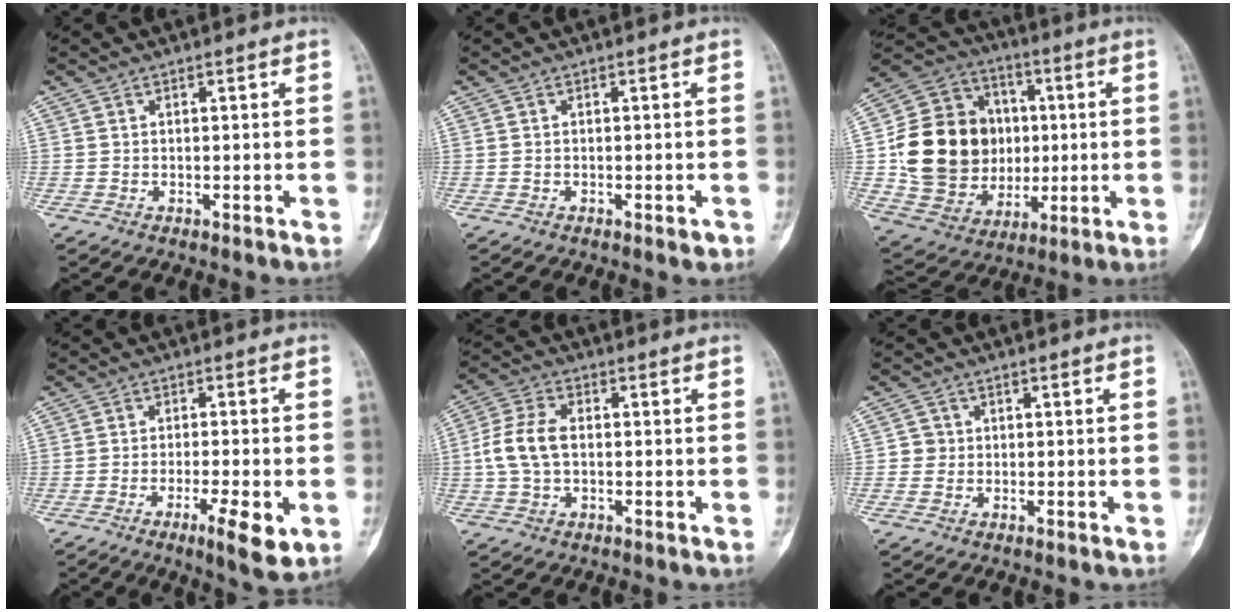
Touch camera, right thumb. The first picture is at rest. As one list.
[{"total": 1.3, "force": [-0.7, 0.5, 0.9], "torque": [-0.010, -0.001, -0.008]}, {"total": 23.0, "force": [0.9, 18.8, 13.2], "torque": [-0.209, 0.022, 0.036]}, {"total": 7.7, "force": [-2.9, 1.5, 6.9], "torque": [-0.110, -0.007, -0.045]}, {"total": 8.1, "force": [-0.1, 5.2, 6.2], "torque": [-0.133, 0.019, -0.006]}, {"total": 2.1, "force": [-0.1, 2.1, 0.3], "torque": [0.010, 0.007, -0.005]}]